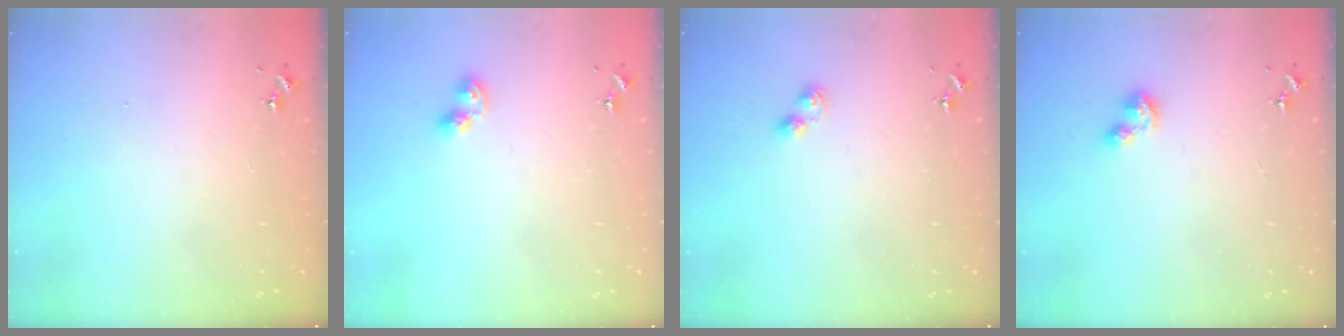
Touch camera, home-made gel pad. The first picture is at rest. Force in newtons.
{"total": 6.6, "press": 6.6, "slide": 0.6}
{"total": 3.7, "press": 3.7, "slide": 0.6}
{"total": 6.1, "press": 6.1, "slide": 0.8}